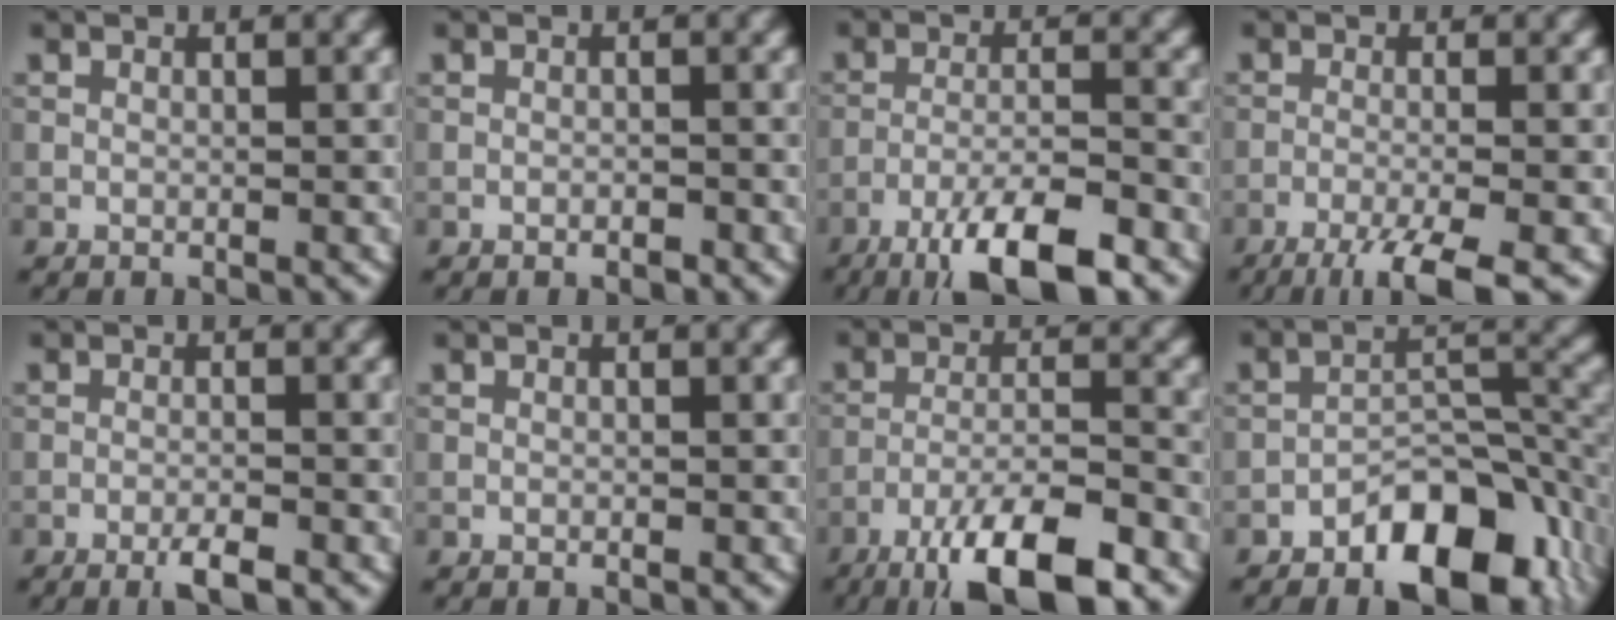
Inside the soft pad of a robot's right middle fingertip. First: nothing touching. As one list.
[{"total": 0.8, "force": [-0.5, 0.3, 0.6], "torque": [-0.007, 0.000, -0.008]}, {"total": 8.5, "force": [-5.7, 1.8, 6.0], "torque": [-0.100, 0.003, -0.101]}, {"total": 6.0, "force": [-3.9, 1.1, 4.5], "torque": [-0.063, -0.003, -0.074]}, {"total": 2.4, "force": [-1.6, 0.3, 1.8], "torque": [-0.032, 0.000, -0.032]}, {"total": 0.0}, {"total": 9.9, "force": [-6.6, 2.3, 7.0], "torque": [-0.119, 0.001, -0.119]}, {"total": 9.7, "force": [-5.3, 4.7, 6.5], "torque": [-0.082, 0.003, -0.084]}]